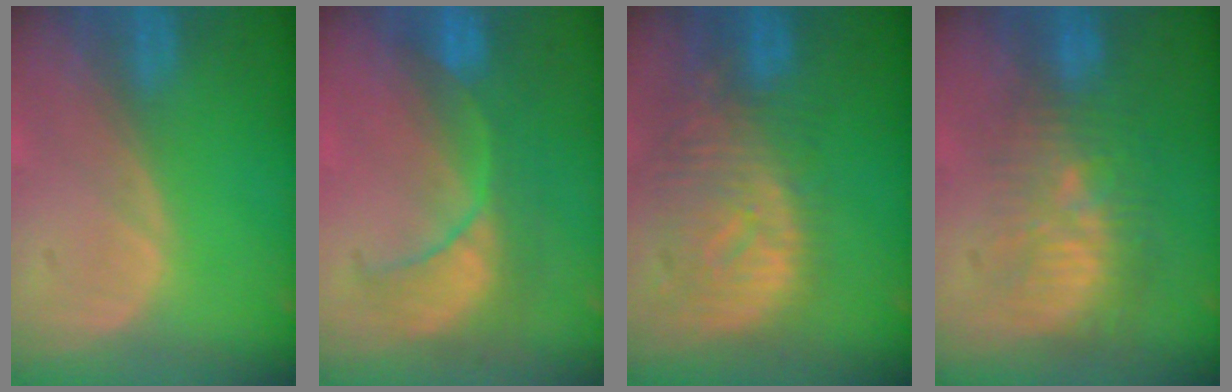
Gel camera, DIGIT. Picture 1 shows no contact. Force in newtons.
{"total": 8.1, "press": 7.9, "slide": 1.6}
{"total": 10.8, "press": 9.6, "slide": 5.0}
{"total": 9.7, "press": 8.9, "slide": 3.8}